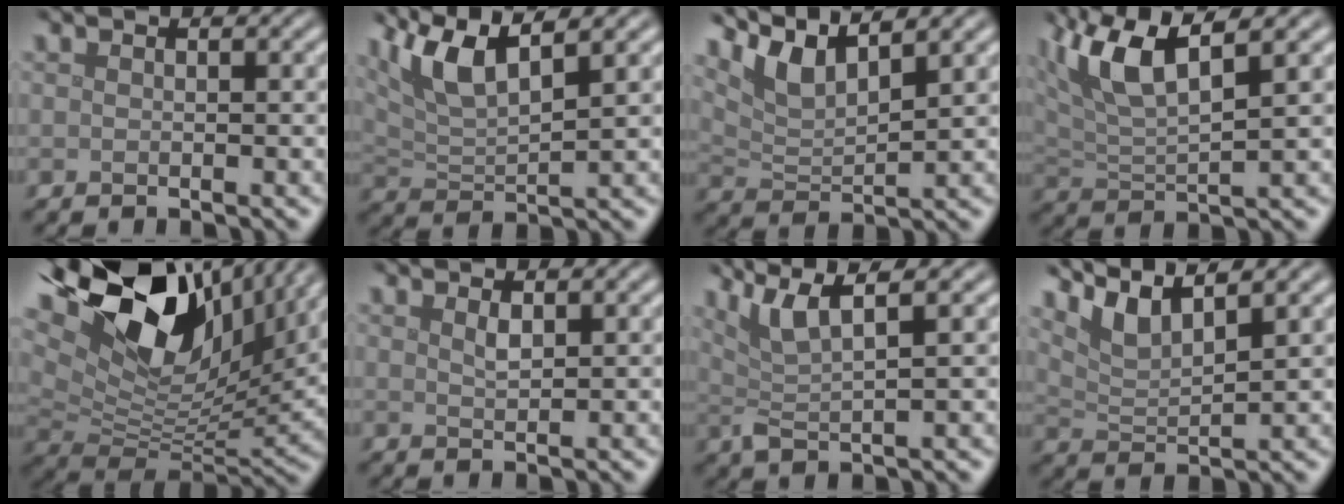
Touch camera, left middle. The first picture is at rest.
{"total": 6.0, "force": [3.8, 1.6, 4.3], "torque": [-0.089, 0.011, 0.072]}
{"total": 4.8, "force": [3.6, 1.1, 2.9], "torque": [-0.070, -0.002, 0.074]}
{"total": 7.1, "force": [3.8, 2.2, 5.6], "torque": [-0.118, 0.016, 0.066]}
{"total": 16.1, "force": [7.7, 8.5, 11.3], "torque": [-0.242, 0.024, 0.141]}
{"total": 1.0, "force": [0.6, 0.3, 0.7], "torque": [-0.017, -0.004, 0.012]}
{"total": 4.4, "force": [2.4, 0.7, 3.6], "torque": [-0.069, 0.007, 0.047]}
{"total": 4.3, "force": [3.3, 0.8, 2.6], "torque": [-0.059, 0.000, 0.070]}